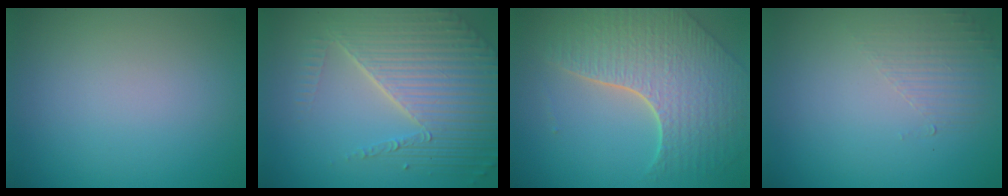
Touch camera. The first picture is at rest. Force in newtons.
{"total": 7.7, "press": 5.4, "slide": 5.5}
{"total": 7.7, "press": 5.5, "slide": 5.4}
{"total": 1.6, "press": 0.4, "slide": 1.5}